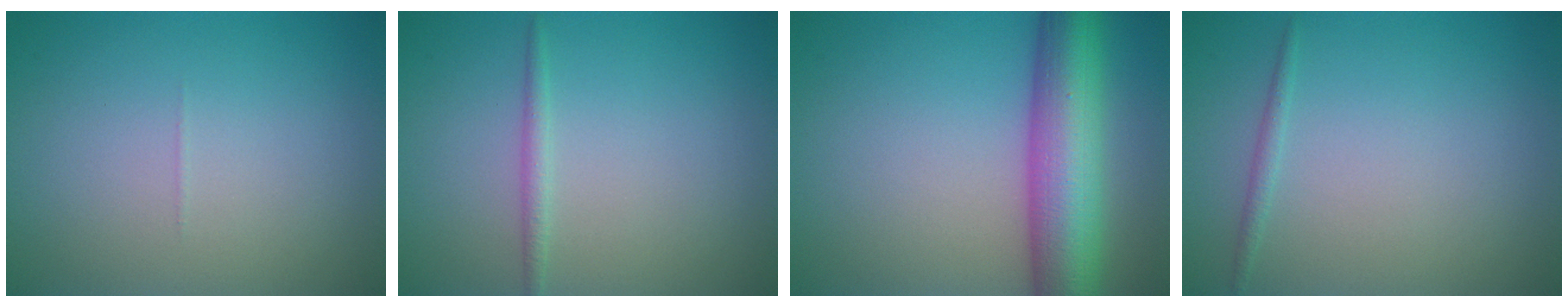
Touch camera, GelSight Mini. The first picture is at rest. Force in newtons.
{"total": 1.1, "press": 1.1, "slide": 0.1}
{"total": 9.7, "press": 9.7, "slide": 0.3}
{"total": 0.8, "press": 0.8, "slide": 0.1}